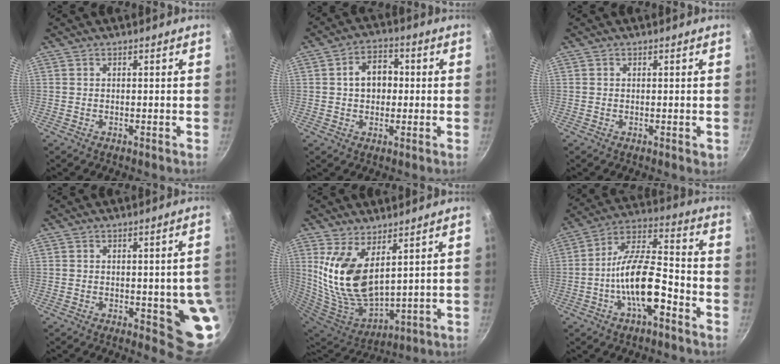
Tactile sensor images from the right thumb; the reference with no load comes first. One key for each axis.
{"total": 7.2, "fx": 0.4, "fy": 5.4, "fz": 4.8, "tx": -0.041, "ty": 0.016, "tz": 0.001}
{"total": 1.1, "fx": 0.0, "fy": 0.8, "fz": 0.7, "tx": -0.007, "ty": 0.001, "tz": 0.000}
{"total": 9.8, "fx": -1.3, "fy": 3.6, "fz": 9.0, "tx": -0.073, "ty": -0.008, "tz": -0.015}
{"total": 14.9, "fx": 5.6, "fy": 7.4, "fz": 11.6, "tx": -0.224, "ty": -0.060, "tz": 0.126}
{"total": 14.7, "fx": -5.4, "fy": 5.9, "fz": 12.4, "tx": -0.200, "ty": 0.049, "tz": -0.106}